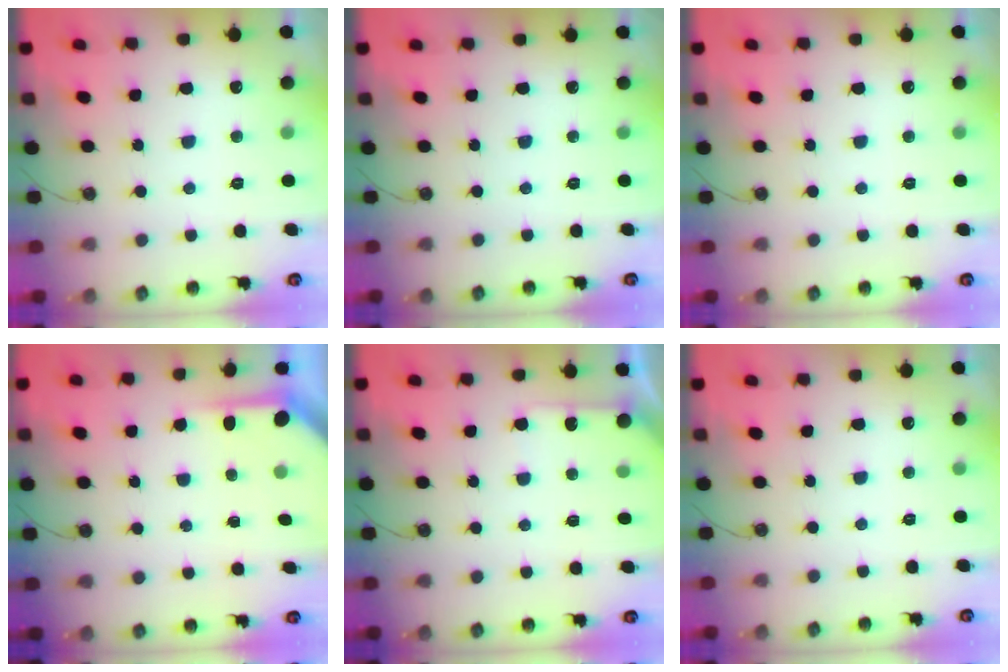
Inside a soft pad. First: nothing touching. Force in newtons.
{"total": 0.0}
{"total": 0.0}
{"total": 3.9, "press": 3.9, "slide": 0.4}
{"total": 4.0, "press": 3.9, "slide": 0.5}
{"total": 0.0}